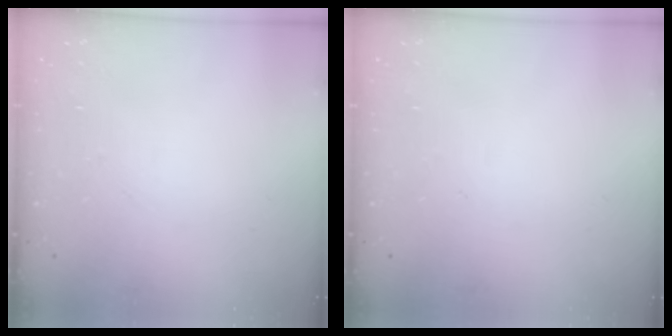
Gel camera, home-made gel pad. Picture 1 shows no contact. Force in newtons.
{"total": 0.0}